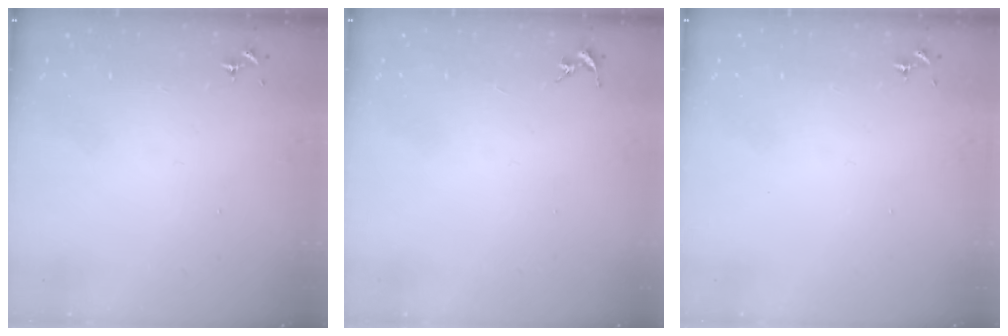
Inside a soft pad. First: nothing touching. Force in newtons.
{"total": 0.0}
{"total": 0.0}